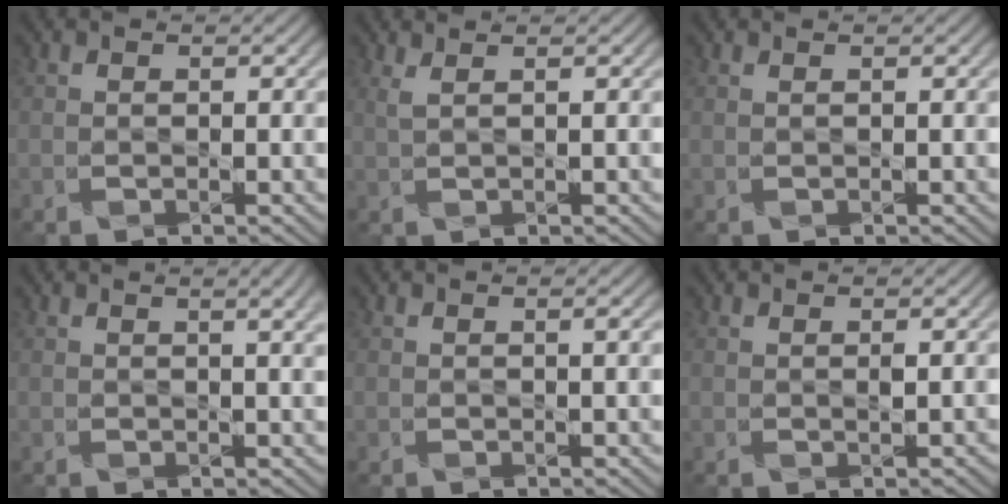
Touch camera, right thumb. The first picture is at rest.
{"total": 1.5, "force": [1.4, -0.1, 0.1], "torque": [0.002, 0.001, 0.028]}
{"total": 0.7, "force": [0.5, -0.2, -0.4], "torque": [0.011, 0.002, 0.010]}
{"total": 4.5, "force": [2.1, 1.6, 3.7], "torque": [-0.025, 0.008, 0.022]}
{"total": 0.9, "force": [0.5, 0.1, 0.7], "torque": [-0.008, 0.004, 0.009]}
{"total": 0.5, "force": [0.4, -0.2, -0.3], "torque": [0.007, 0.004, 0.009]}